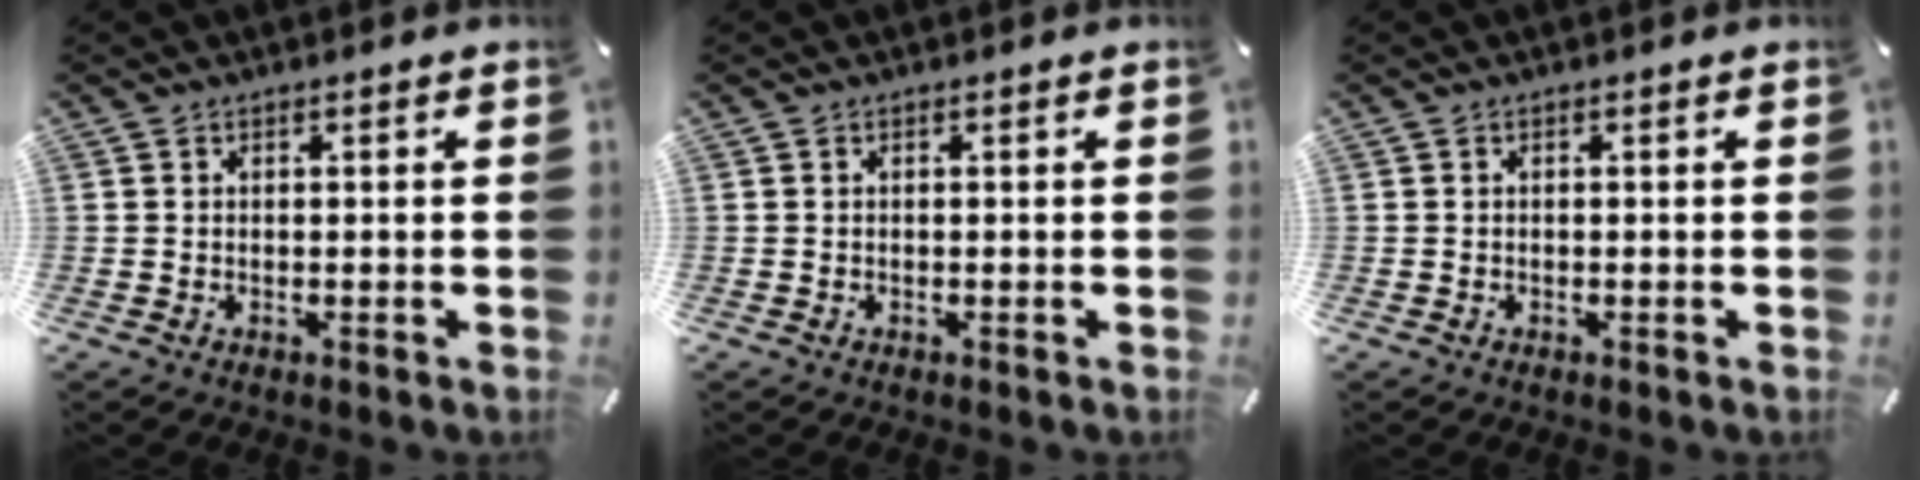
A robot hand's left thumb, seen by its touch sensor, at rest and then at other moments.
{"total": 0.0}
{"total": 0.0}